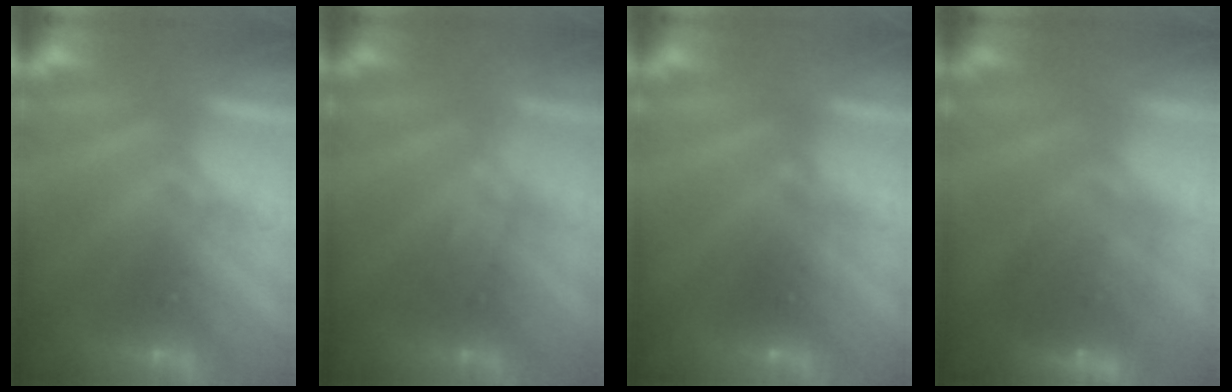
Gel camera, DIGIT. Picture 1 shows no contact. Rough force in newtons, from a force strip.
{"total": 2.9}
{"total": 2.3}
{"total": 7.3}